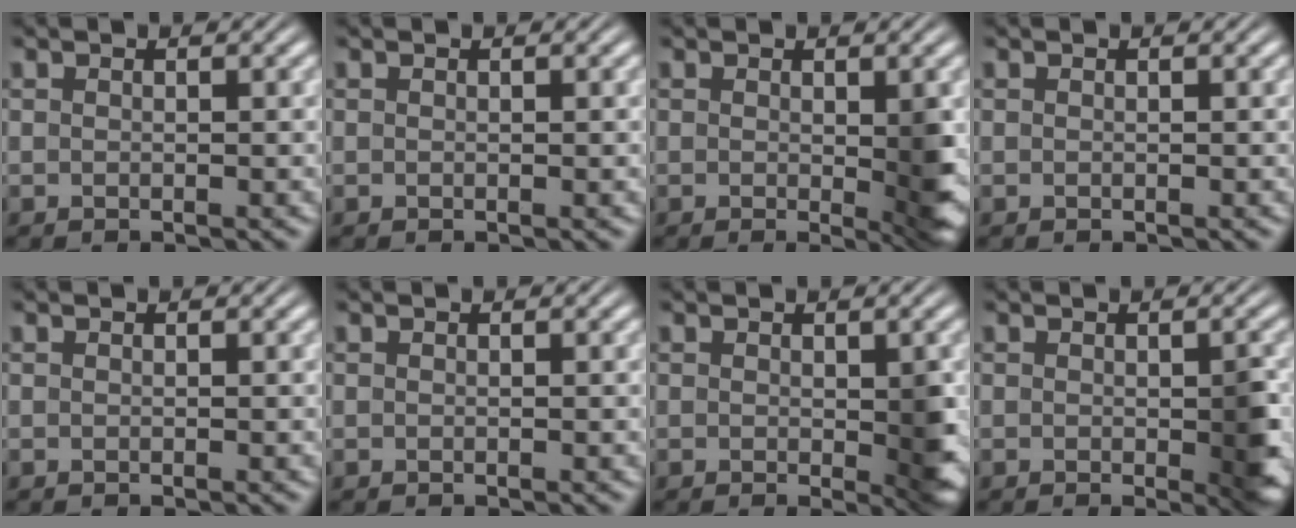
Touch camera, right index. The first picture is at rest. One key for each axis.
{"total": 0.0}
{"total": 3.3, "fx": -0.2, "fy": 1.0, "fz": 3.2, "tx": -0.039, "ty": -0.017, "tz": 0.000}
{"total": 0.0}
{"total": 0.0}
{"total": 0.0}
{"total": 2.8, "fx": -0.3, "fy": 1.1, "fz": 2.5, "tx": -0.027, "ty": -0.014, "tz": 0.000}
{"total": 3.1, "fx": -0.5, "fy": 1.2, "fz": 2.8, "tx": -0.031, "ty": -0.012, "tz": -0.007}